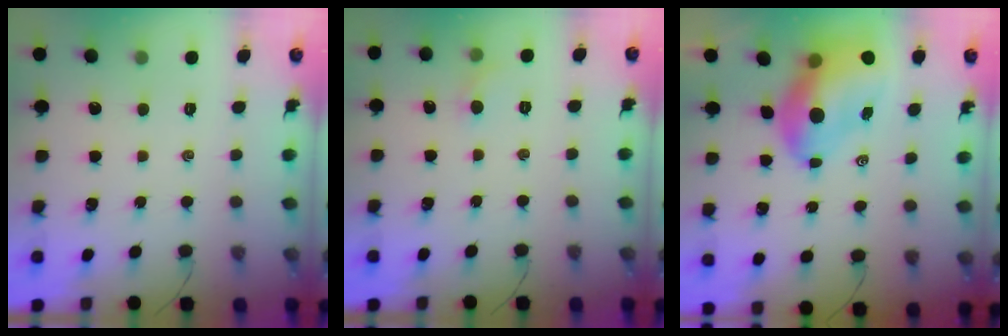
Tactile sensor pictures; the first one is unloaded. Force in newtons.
{"total": 4.1, "press": 3.8, "slide": 1.4}
{"total": 10.5, "press": 10.1, "slide": 3.0}